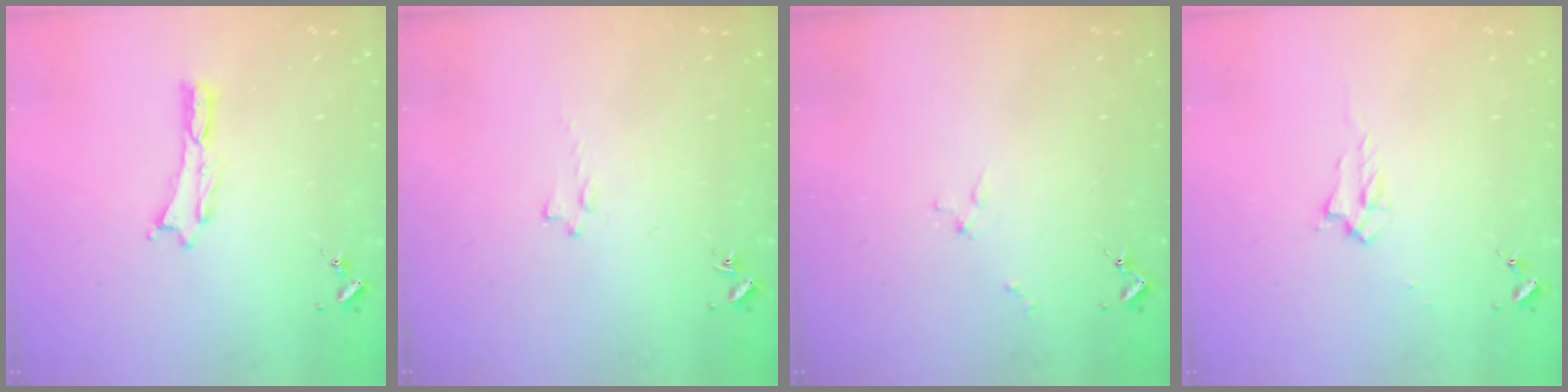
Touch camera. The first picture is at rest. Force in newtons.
{"total": 0.8, "press": 0.7, "slide": 0.2}
{"total": 1.3, "press": 1.2, "slide": 0.1}
{"total": 2.2, "press": 2.2, "slide": 0.4}